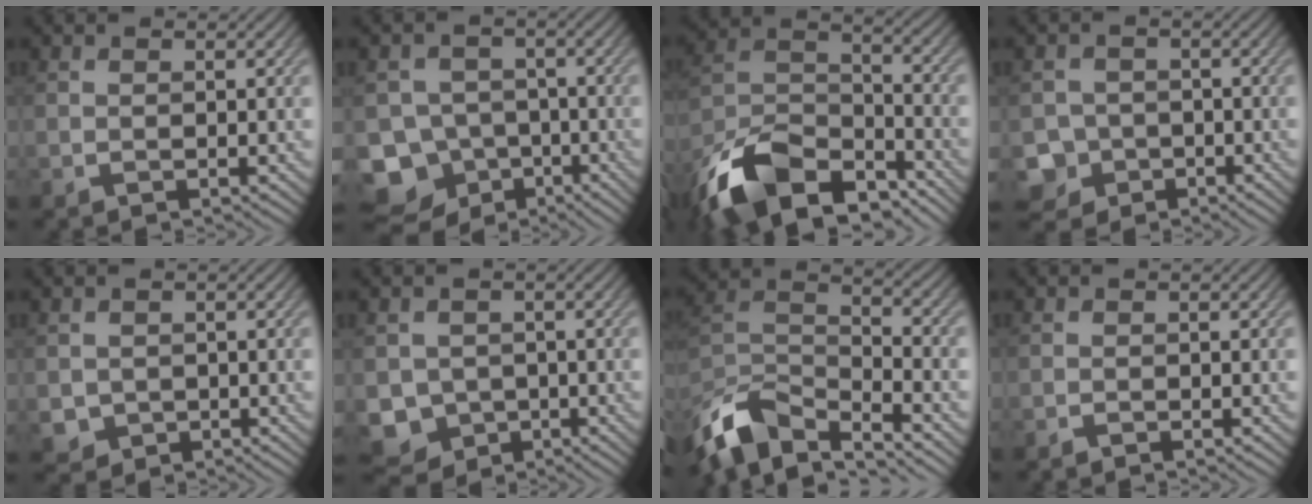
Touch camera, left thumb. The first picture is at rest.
{"total": 12.1, "force": [-6.6, 9.7, 3.1], "torque": [-0.088, -0.033, -0.121]}
{"total": 15.7, "force": [-11.4, 7.0, 8.2], "torque": [-0.199, -0.016, -0.211]}
{"total": 5.2, "force": [-2.6, 4.4, 1.0], "torque": [-0.020, -0.005, -0.057]}
{"total": 2.2, "force": [-0.3, 2.2, 0.4], "torque": [-0.020, -0.015, -0.005]}
{"total": 5.5, "force": [-1.5, 4.9, 1.7], "torque": [-0.049, -0.024, -0.035]}
{"total": 11.3, "force": [-8.1, 4.4, 6.5], "torque": [-0.145, -0.016, -0.164]}
{"total": 0.6, "force": [-0.6, 0.0, 0.2], "torque": [-0.003, -0.001, -0.011]}